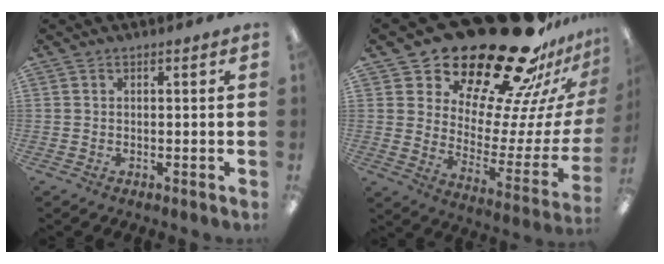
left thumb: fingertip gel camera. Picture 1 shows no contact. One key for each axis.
{"total": 29.2, "fx": 23.5, "fy": 10.9, "fz": 13.5, "tx": -0.187, "ty": -0.183, "tz": 0.414}